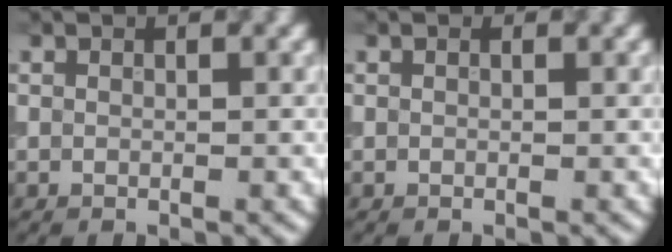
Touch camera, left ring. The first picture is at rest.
{"total": 0.0}